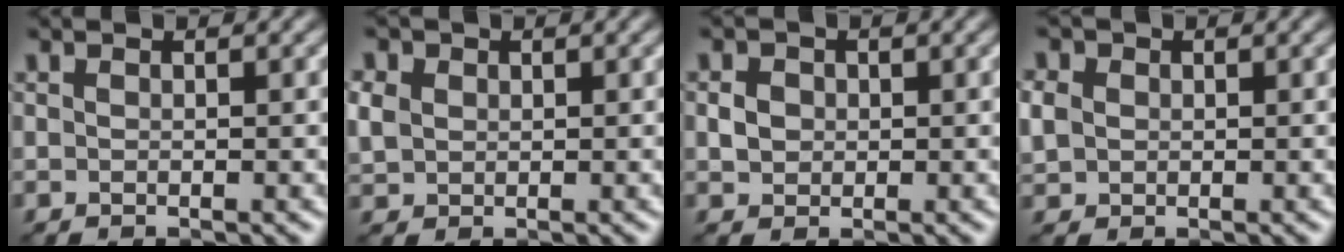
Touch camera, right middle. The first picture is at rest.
{"total": 2.9, "force": [0.8, 2.4, 1.3], "torque": [-0.054, 0.017, 0.014]}
{"total": 1.6, "force": [0.2, 1.4, 0.7], "torque": [-0.014, 0.002, 0.000]}
{"total": 2.9, "force": [0.5, 2.5, 1.3], "torque": [-0.052, 0.016, 0.010]}